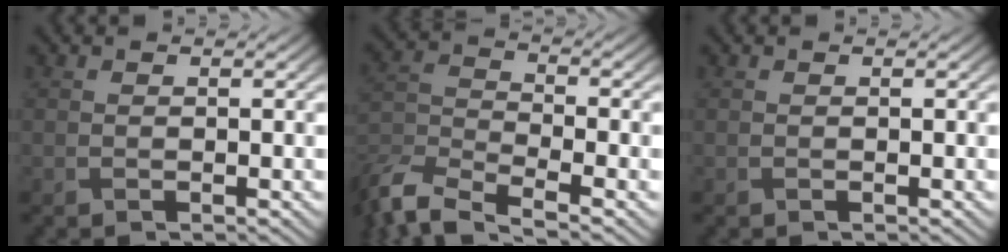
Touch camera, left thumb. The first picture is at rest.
{"total": 8.4, "force": [-7.1, 2.1, 4.0], "torque": [-0.095, -0.019, -0.148]}
{"total": 0.0}